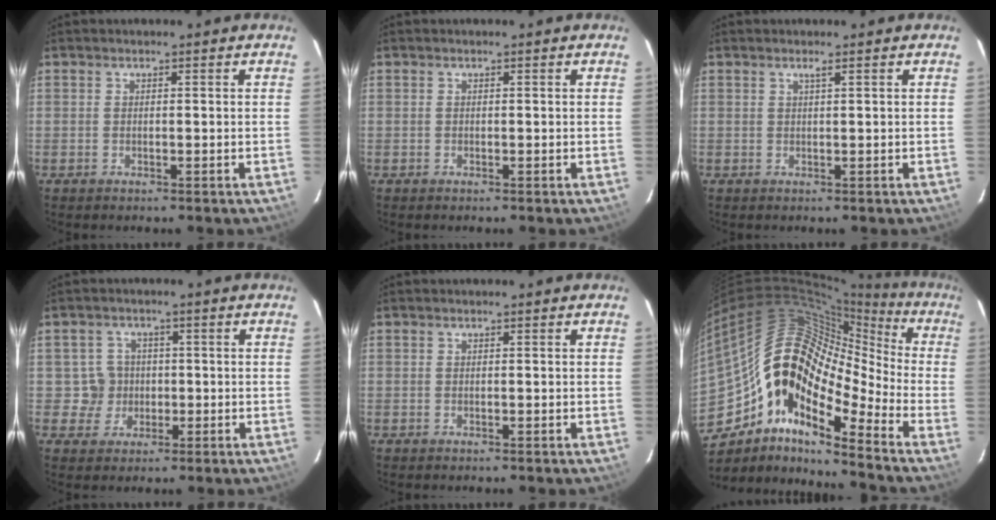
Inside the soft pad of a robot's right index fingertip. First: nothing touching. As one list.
[{"total": 0.0}, {"total": 0.7, "force": [0.4, -0.2, 0.5], "torque": [-0.011, 0.000, 0.006]}, {"total": 4.2, "force": [-0.3, 4.2, 0.1], "torque": [0.003, 0.017, 0.000]}, {"total": 0.0}, {"total": 18.5, "force": [-8.3, 9.5, 13.5], "torque": [-0.216, 0.000, -0.174]}]